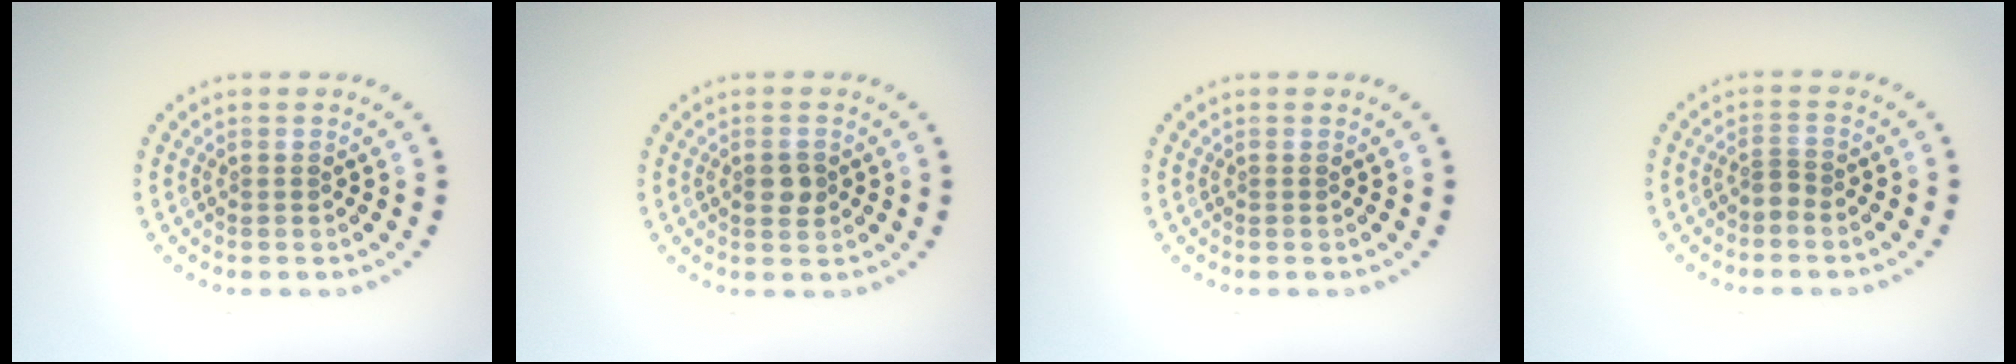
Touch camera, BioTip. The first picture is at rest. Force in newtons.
{"total": 1.7, "press": 1.7, "slide": 0.1}
{"total": 0.0}
{"total": 0.9, "press": 0.6, "slide": 0.6}